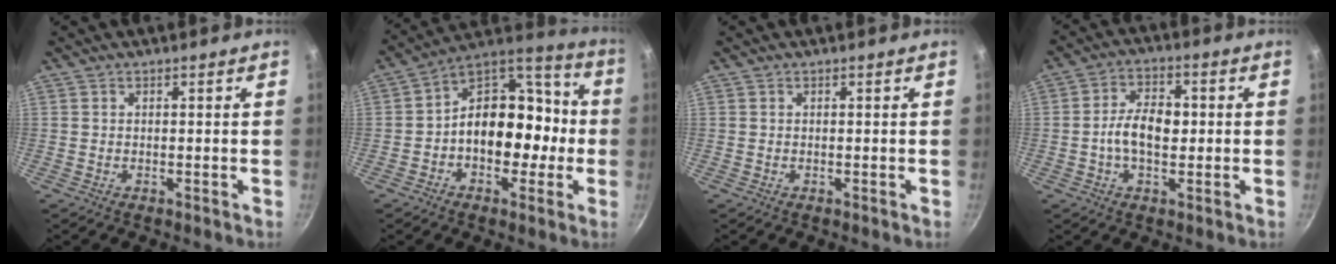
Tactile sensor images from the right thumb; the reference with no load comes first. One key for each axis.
{"total": 17.8, "fx": -1.8, "fy": 11.4, "fz": 13.5, "tx": -0.163, "ty": 0.054, "tz": -0.037}
{"total": 0.0}
{"total": 8.0, "fx": -0.4, "fy": 4.7, "fz": 6.5, "tx": -0.107, "ty": 0.016, "tz": -0.013}